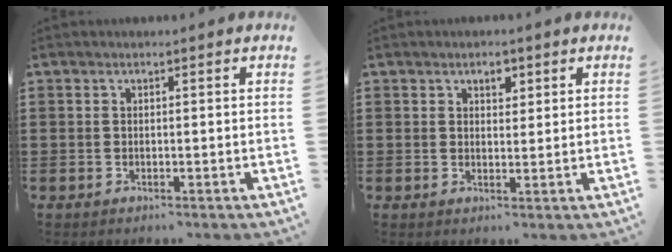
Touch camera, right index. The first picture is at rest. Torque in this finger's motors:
{"motor_torque": [0.01, 0.02, 0.02, 0.02]}